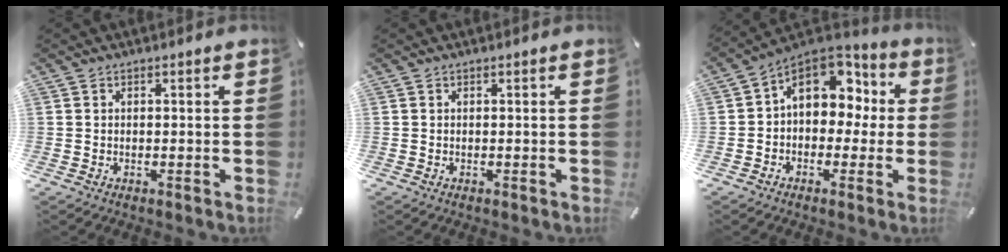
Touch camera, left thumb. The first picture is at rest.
{"total": 0.0}
{"total": 12.1, "force": [3.6, 9.2, 7.0], "torque": [-0.098, -0.015, 0.067]}